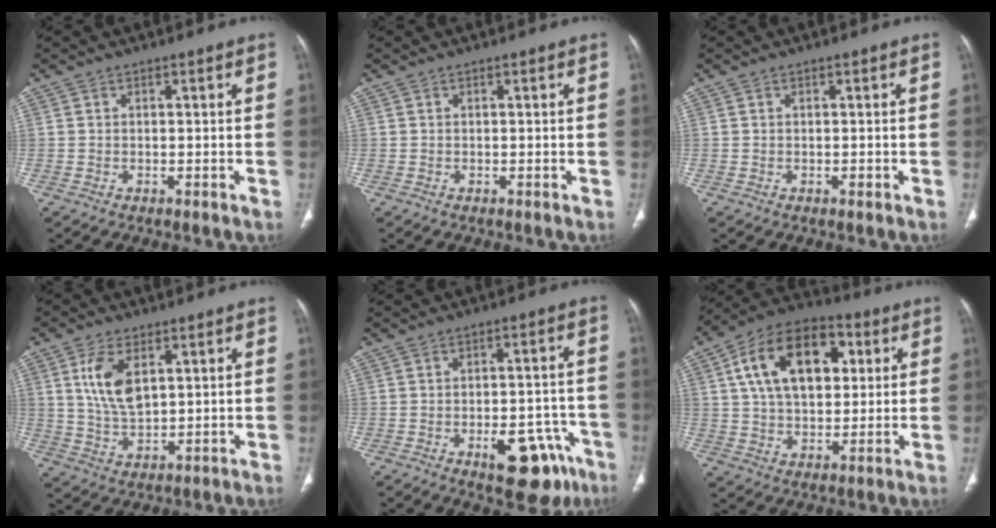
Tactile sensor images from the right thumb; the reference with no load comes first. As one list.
[{"total": 0.0}, {"total": 0.5, "force": [-0.1, 0.3, 0.4], "torque": [-0.007, -0.001, -0.001]}, {"total": 8.9, "force": [3.0, 4.7, 6.9], "torque": [-0.127, -0.014, 0.064]}, {"total": 13.1, "force": [-7.0, 6.1, 9.3], "torque": [-0.085, 0.038, -0.085]}, {"total": 19.3, "force": [5.4, 11.9, 14.1], "torque": [-0.207, 0.009, 0.084]}]